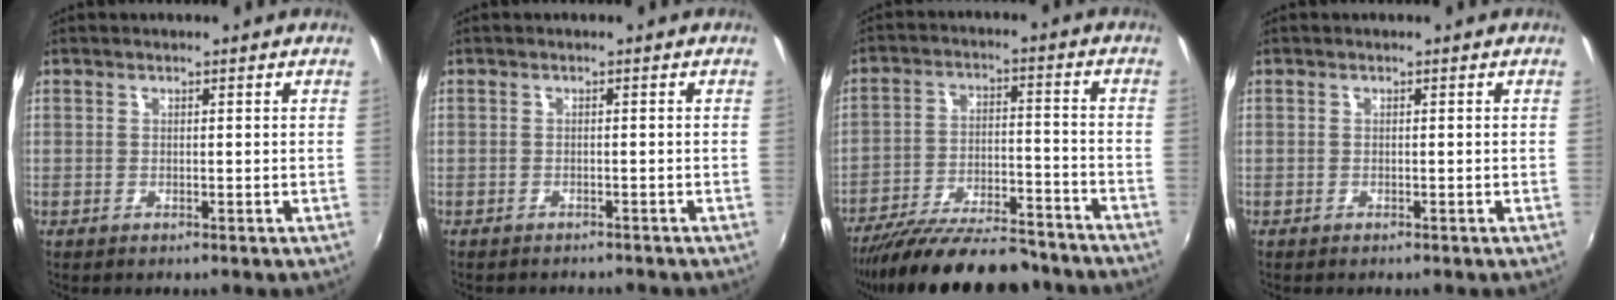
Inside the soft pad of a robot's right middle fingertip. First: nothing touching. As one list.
[{"total": 3.1, "force": [-2.8, 0.6, 0.9], "torque": [-0.025, -0.010, -0.042]}, {"total": 21.6, "force": [-18.5, 4.9, 9.9], "torque": [-0.183, -0.030, -0.273]}, {"total": 0.0}]